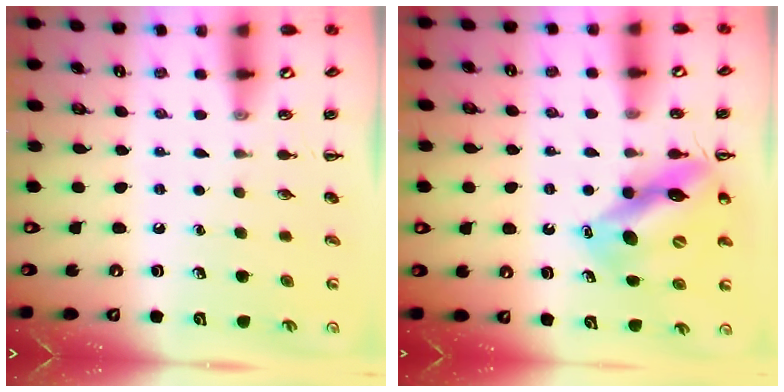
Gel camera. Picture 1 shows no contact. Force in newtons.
{"total": 12.6, "press": 12.1, "slide": 3.5}